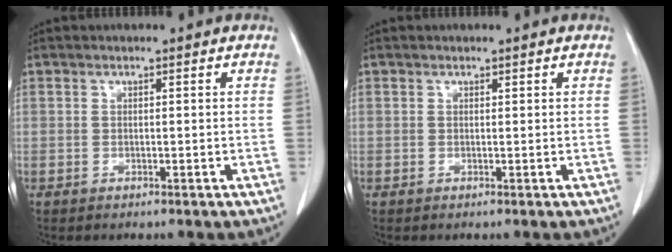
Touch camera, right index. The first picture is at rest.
{"total": 0.0}